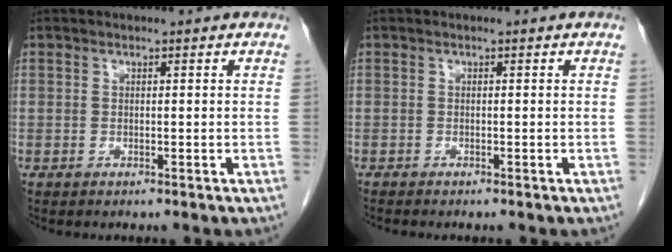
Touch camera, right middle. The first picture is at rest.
{"total": 0.7, "force": [-0.6, 0.0, 0.3], "torque": [-0.005, -0.003, -0.009]}